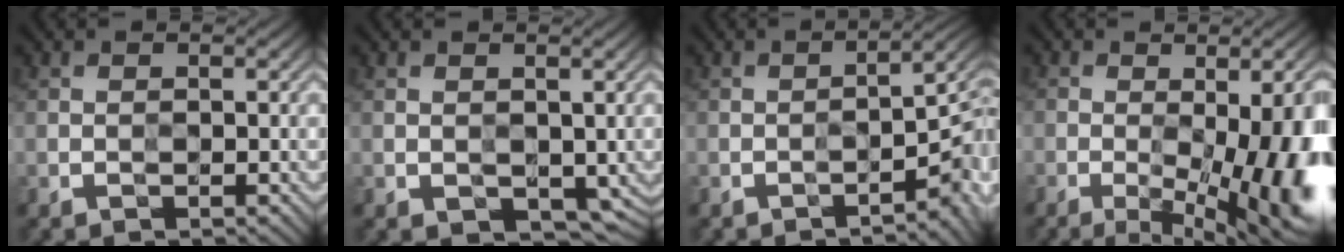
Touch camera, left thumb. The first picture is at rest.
{"total": 3.4, "force": [-0.2, 2.2, 2.5], "torque": [-0.043, -0.013, 0.001]}
{"total": 4.7, "force": [-1.8, 1.0, 4.2], "torque": [-0.058, 0.010, -0.026]}
{"total": 16.9, "force": [-4.5, 8.1, 14.2], "torque": [-0.188, -0.045, -0.039]}